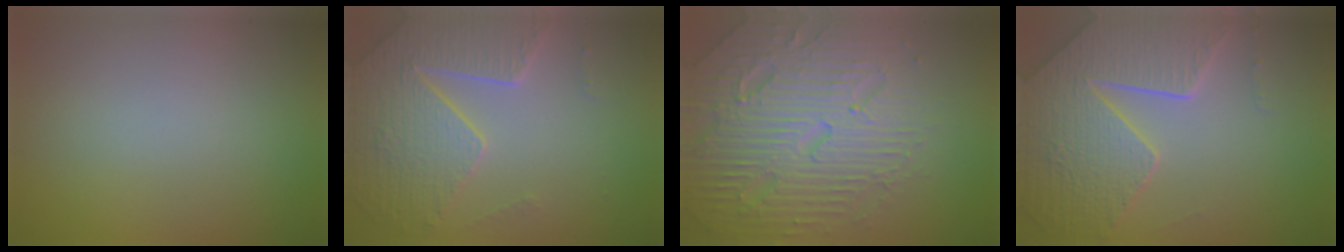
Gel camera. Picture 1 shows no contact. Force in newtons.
{"total": 5.2, "press": 4.6, "slide": 2.5}
{"total": 7.4, "press": 7.3, "slide": 1.6}
{"total": 7.9, "press": 5.8, "slide": 5.5}